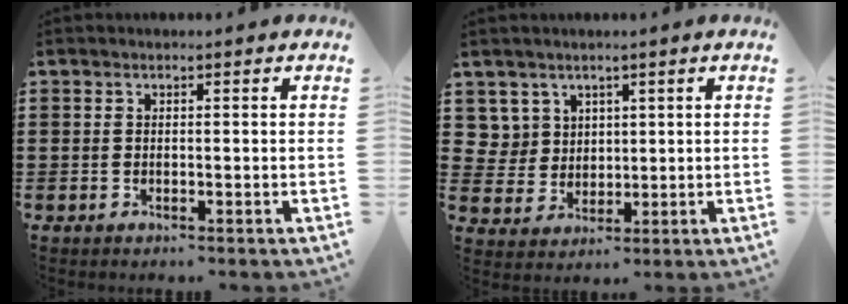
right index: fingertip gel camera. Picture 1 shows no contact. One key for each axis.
{"total": 4.7, "fx": 2.4, "fy": 4.0, "fz": 0.5, "tx": -0.033, "ty": 0.012, "tz": 0.045}